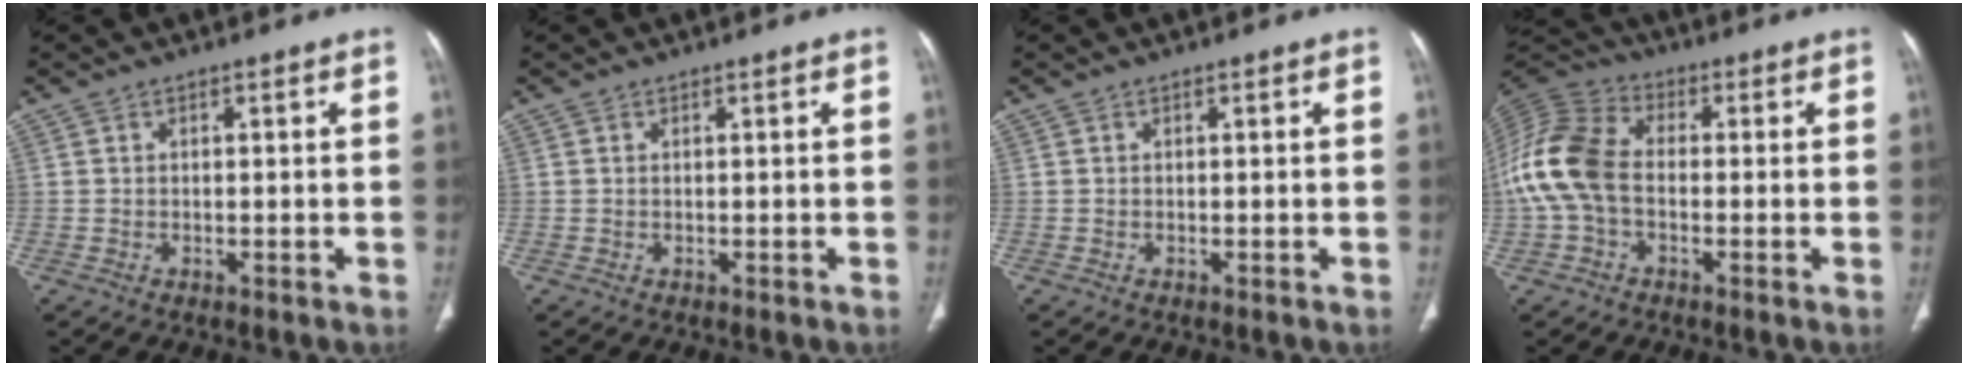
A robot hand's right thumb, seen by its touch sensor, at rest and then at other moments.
{"total": 0.0}
{"total": 0.0}
{"total": 13.3, "force": [-1.2, 8.6, 10.0], "torque": [-0.223, 0.031, -0.031]}